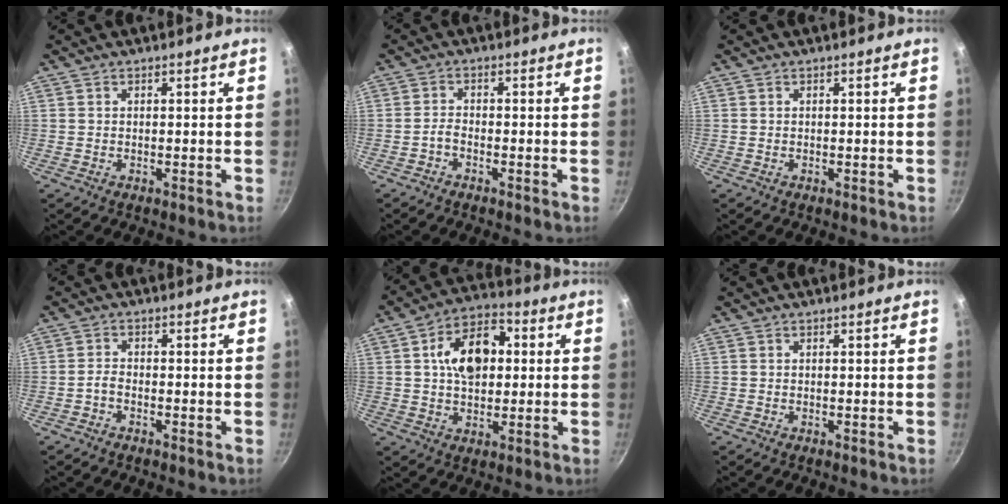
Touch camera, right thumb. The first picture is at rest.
{"total": 1.7, "force": [-1.3, 0.6, 0.9], "torque": [-0.022, 0.013, -0.030]}
{"total": 0.0}
{"total": 1.6, "force": [-1.2, 0.7, 0.9], "torque": [-0.024, 0.012, -0.028]}
{"total": 12.9, "force": [2.0, 8.6, 9.4], "torque": [-0.117, 0.017, 0.020]}
{"total": 0.0}